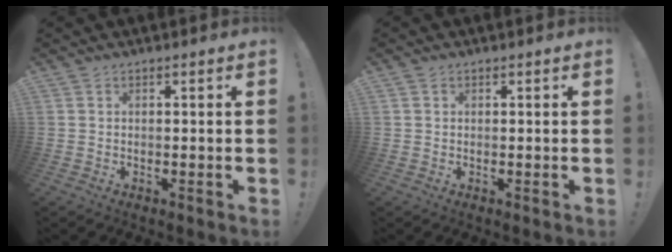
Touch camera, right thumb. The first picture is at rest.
{"total": 0.7, "force": [0.3, 0.6, 0.0], "torque": [0.007, -0.001, 0.004]}